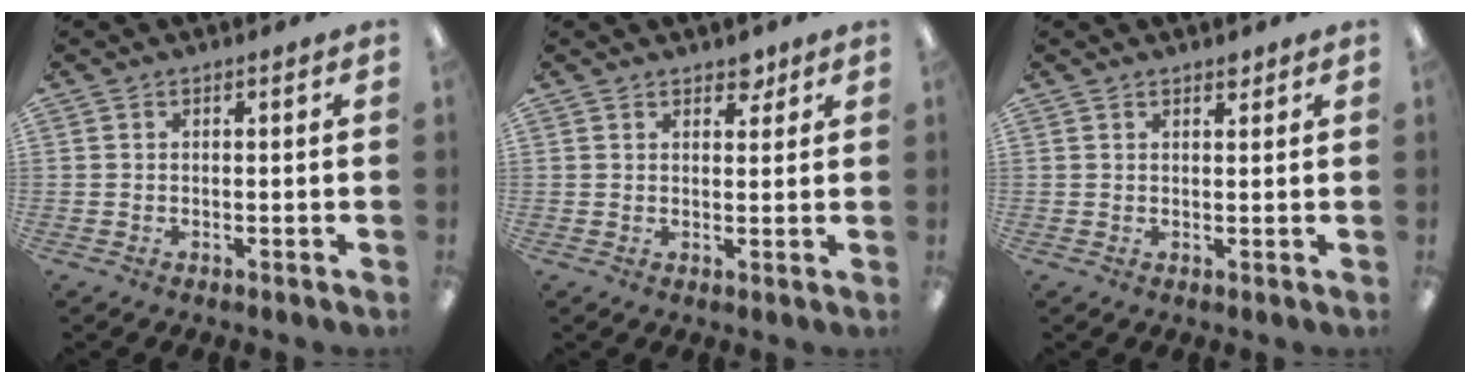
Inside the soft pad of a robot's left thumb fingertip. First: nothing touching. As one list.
[{"total": 3.2, "force": [2.5, 1.6, 1.3], "torque": [-0.006, -0.010, 0.041]}, {"total": 1.5, "force": [1.3, 0.5, 0.6], "torque": [-0.005, -0.004, 0.023]}]